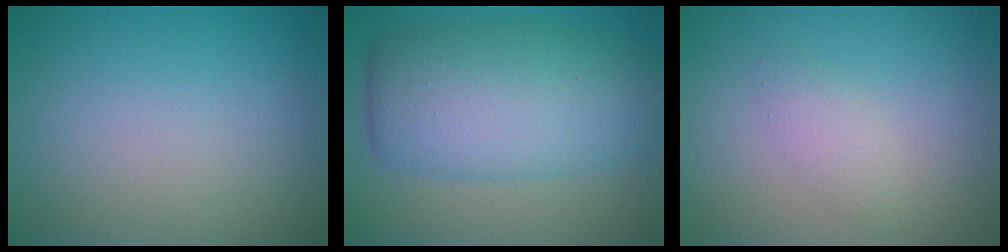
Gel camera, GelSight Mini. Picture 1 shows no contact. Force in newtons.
{"total": 9.8, "press": 9.8, "slide": 0.1}
{"total": 1.6, "press": 1.6, "slide": 0.1}